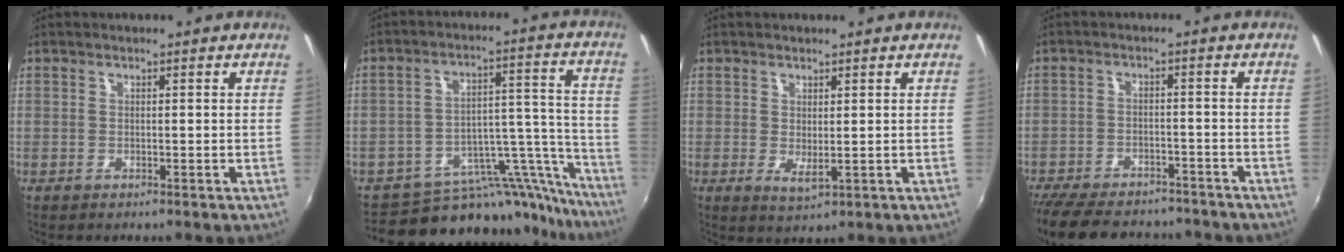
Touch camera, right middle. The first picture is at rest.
{"total": 21.8, "force": [-20.0, 7.1, 5.2], "torque": [-0.068, 0.047, -0.278]}
{"total": 2.5, "force": [0.4, 0.7, 2.3], "torque": [-0.040, -0.008, 0.010]}
{"total": 17.8, "force": [-14.8, 6.5, 7.3], "torque": [-0.169, -0.006, -0.214]}